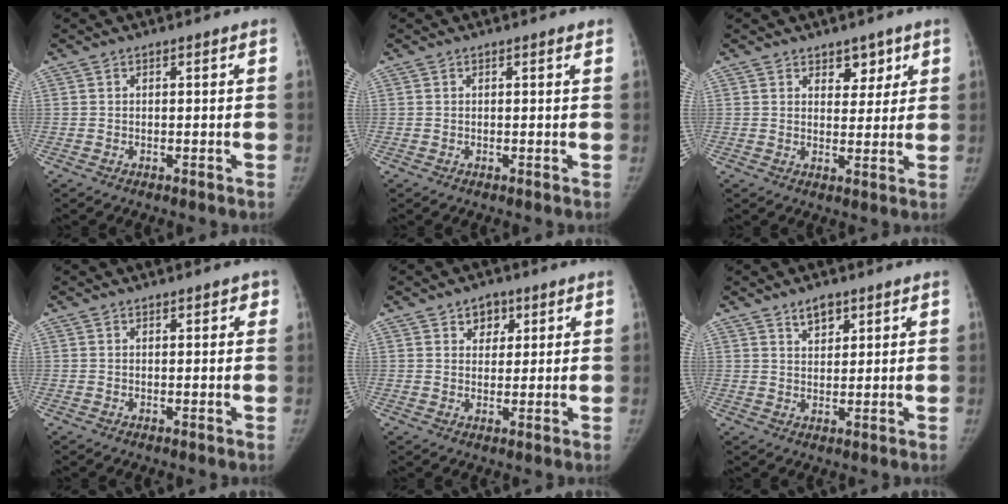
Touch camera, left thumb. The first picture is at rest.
{"total": 0.7, "force": [0.5, 0.1, 0.5], "torque": [-0.006, 0.000, 0.005]}
{"total": 4.6, "force": [2.8, 2.9, 2.0], "torque": [0.006, -0.018, 0.044]}
{"total": 1.6, "force": [0.9, 0.8, 1.0], "torque": [0.004, -0.001, 0.009]}
{"total": 4.2, "force": [2.2, 3.2, 1.7], "torque": [0.006, -0.009, 0.031]}
{"total": 3.8, "force": [2.6, 2.0, 1.9], "torque": [-0.014, -0.018, 0.046]}